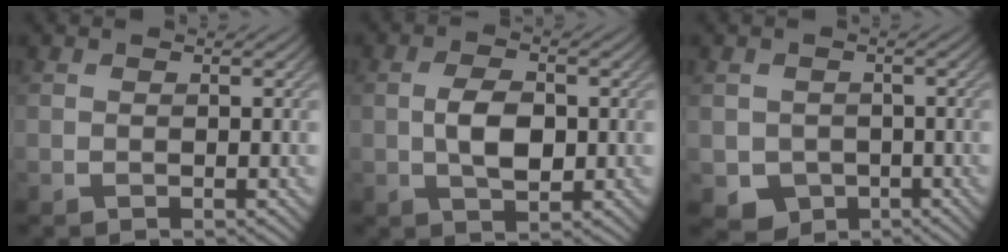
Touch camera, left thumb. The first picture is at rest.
{"total": 4.6, "force": [-0.2, 2.5, 3.8], "torque": [-0.083, -0.002, -0.004]}
{"total": 3.8, "force": [-1.5, 3.3, 1.2], "torque": [-0.033, -0.015, -0.030]}